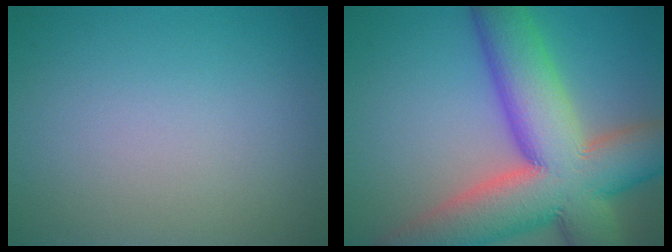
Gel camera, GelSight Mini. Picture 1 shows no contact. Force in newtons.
{"total": 15.2, "press": 15.1, "slide": 1.1}